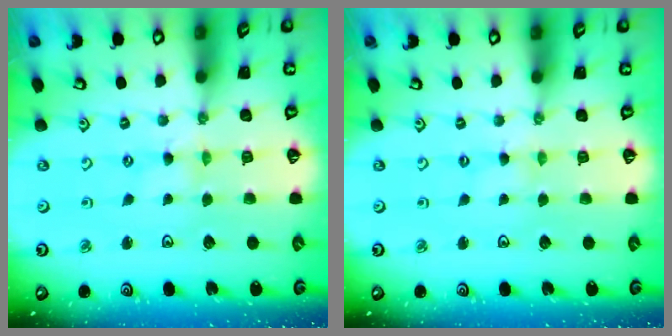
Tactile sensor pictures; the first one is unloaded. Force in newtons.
{"total": 0.6, "press": 0.6, "slide": 0.1}